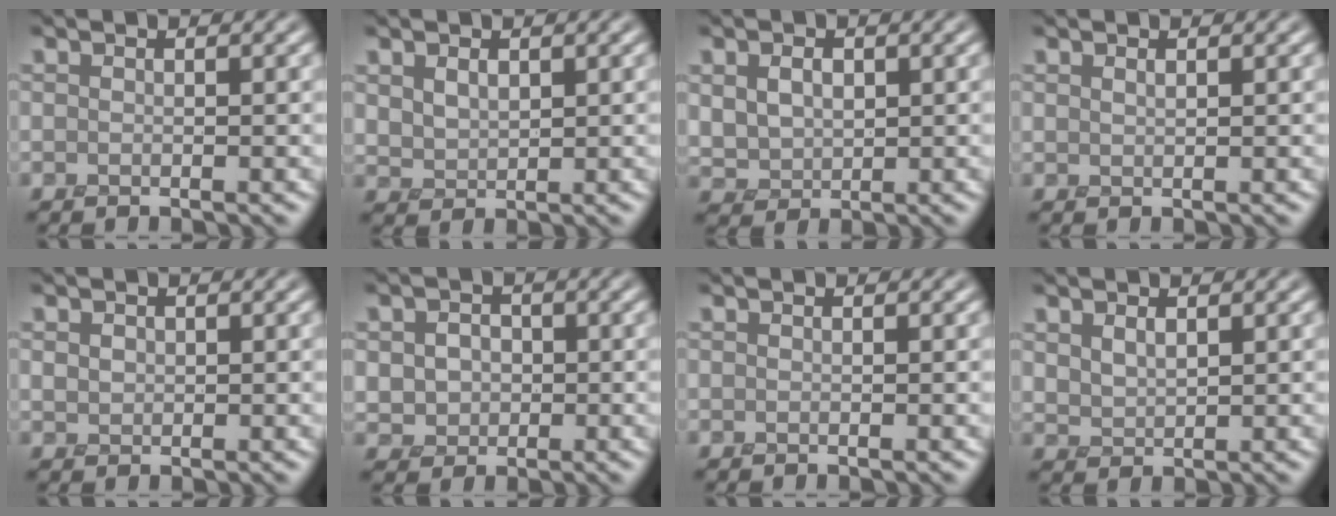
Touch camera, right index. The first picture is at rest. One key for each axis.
{"total": 2.6, "fx": 0.7, "fy": 1.8, "fz": 1.7, "tx": -0.039, "ty": -0.007, "tz": 0.023}
{"total": 5.0, "fx": 0.3, "fy": 3.9, "fz": 3.1, "tx": -0.068, "ty": 0.006, "tz": 0.011}
{"total": 0.5, "fx": 0.5, "fy": 0.0, "fz": 0.2, "tx": -0.008, "ty": -0.003, "tz": 0.014}
{"total": 1.1, "fx": 0.2, "fy": 1.0, "fz": 0.5, "tx": -0.011, "ty": -0.003, "tz": 0.007}
{"total": 4.4, "fx": -0.3, "fy": 3.9, "fz": 2.0, "tx": -0.026, "ty": 0.007, "tz": -0.024}
{"total": 0.0}
{"total": 1.9, "fx": 0.8, "fy": 1.2, "fz": 1.3, "tx": -0.031, "ty": -0.007, "tz": 0.023}